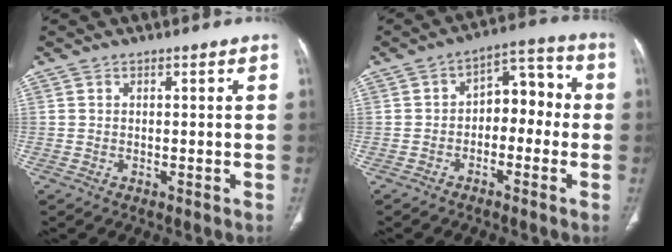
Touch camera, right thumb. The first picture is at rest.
{"total": 8.5, "force": [-1.3, 5.6, 6.3], "torque": [-0.047, 0.042, -0.036]}